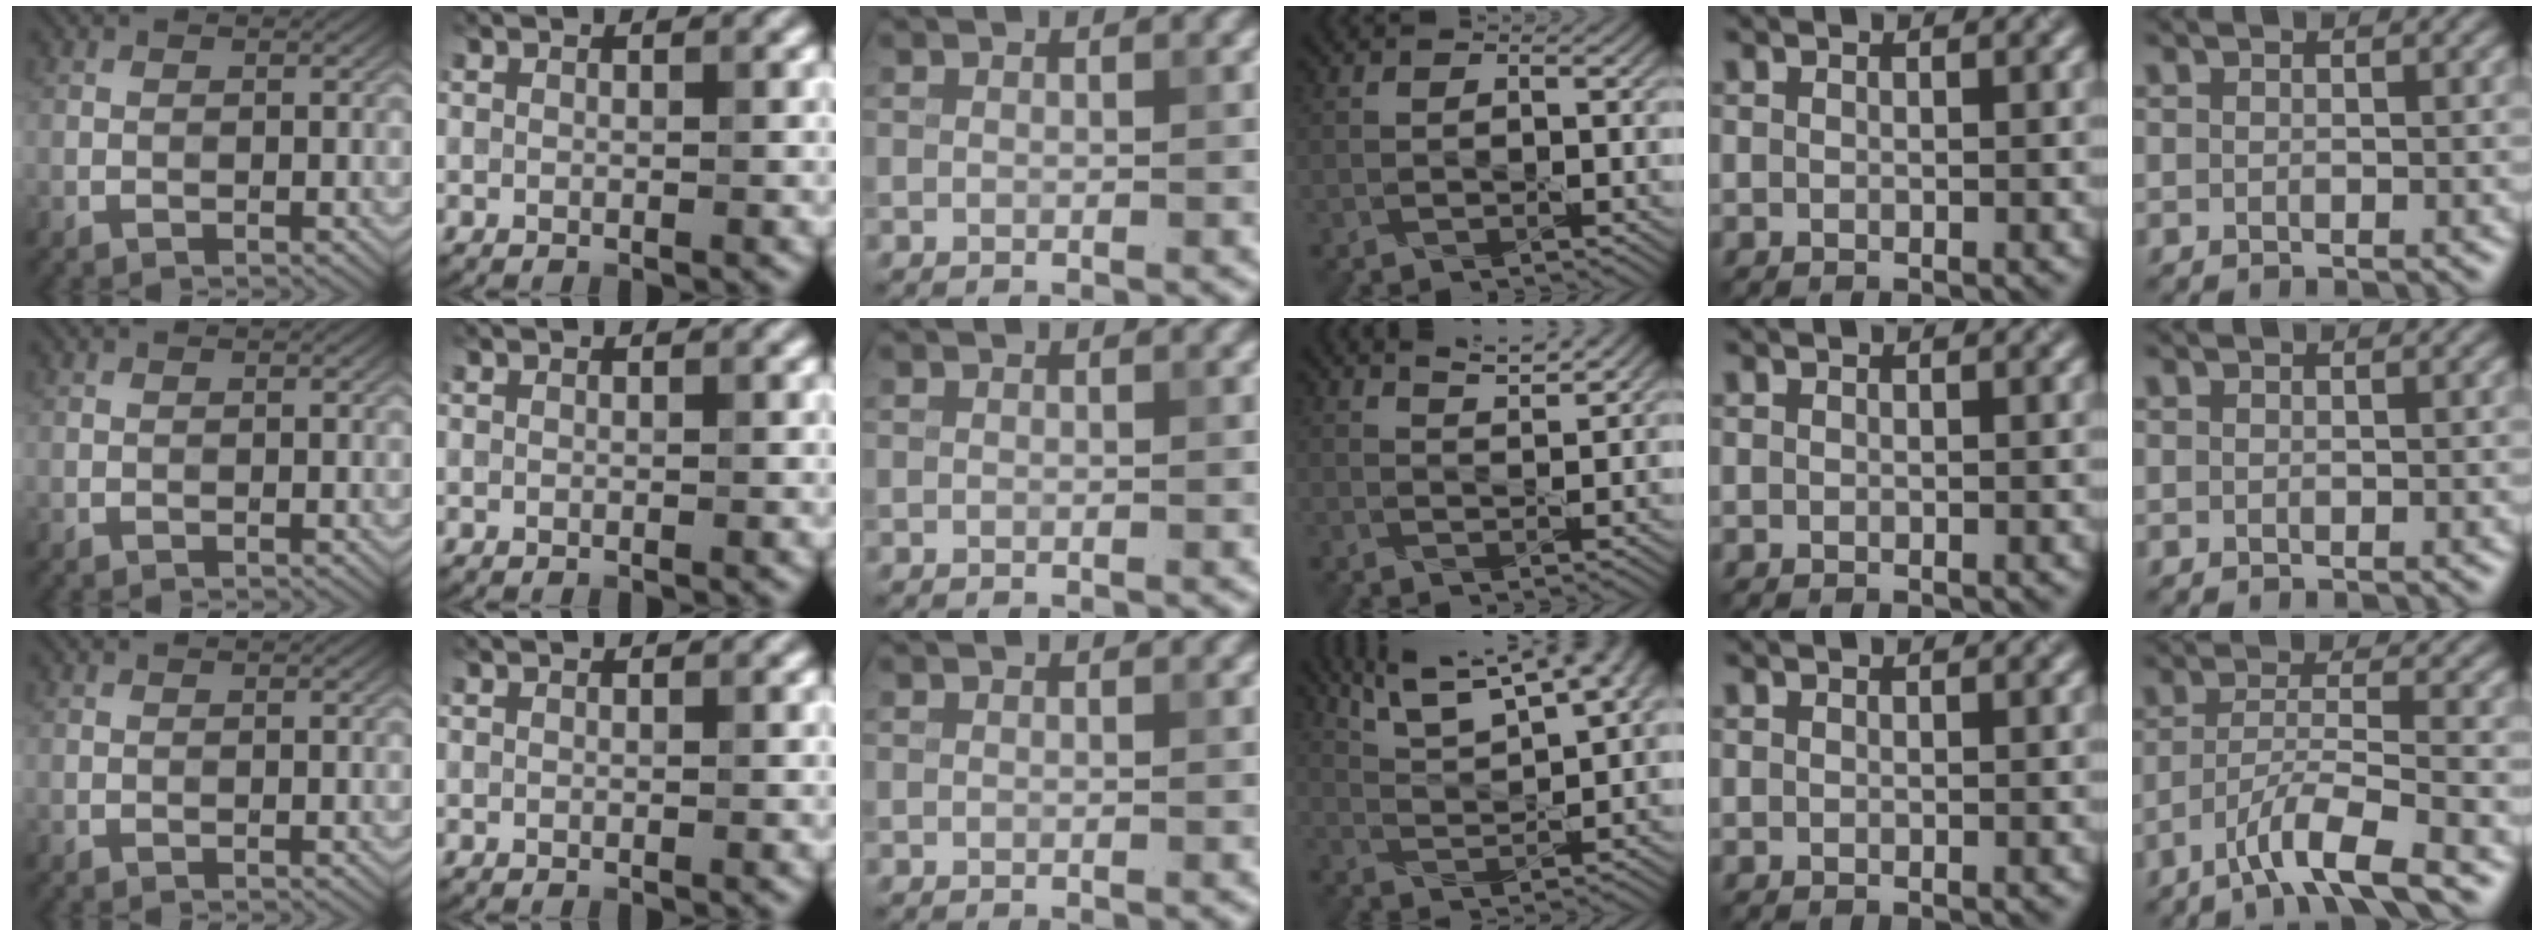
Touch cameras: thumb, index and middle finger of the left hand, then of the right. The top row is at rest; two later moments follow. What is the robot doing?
{"motion": "pour", "object": "sugar"}